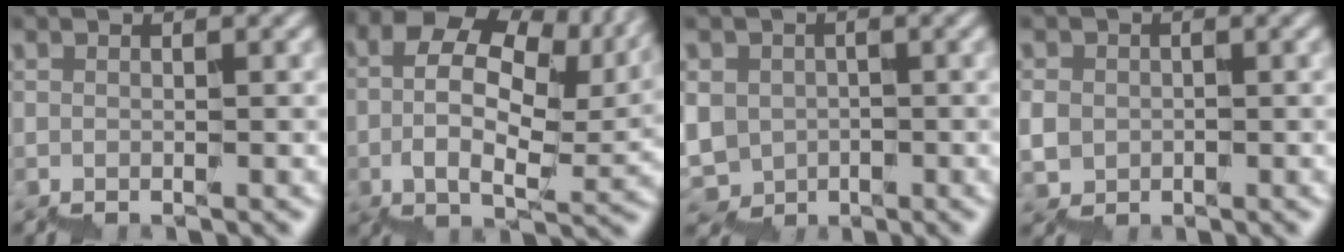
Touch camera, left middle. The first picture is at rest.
{"total": 11.0, "force": [4.2, 6.0, 8.2], "torque": [-0.155, 0.014, 0.078]}
{"total": 2.7, "force": [0.4, 2.6, -0.3], "torque": [-0.004, -0.001, 0.010]}
{"total": 1.2, "force": [0.0, 0.9, -0.7], "torque": [0.009, 0.006, -0.003]}